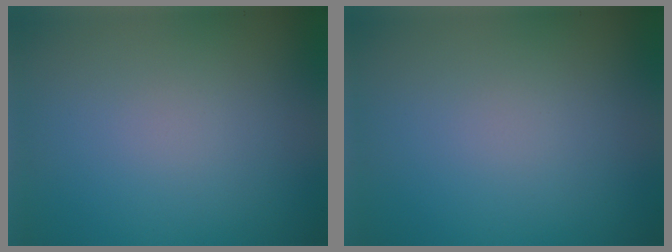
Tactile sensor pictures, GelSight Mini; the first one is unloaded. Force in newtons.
{"total": 0.0}